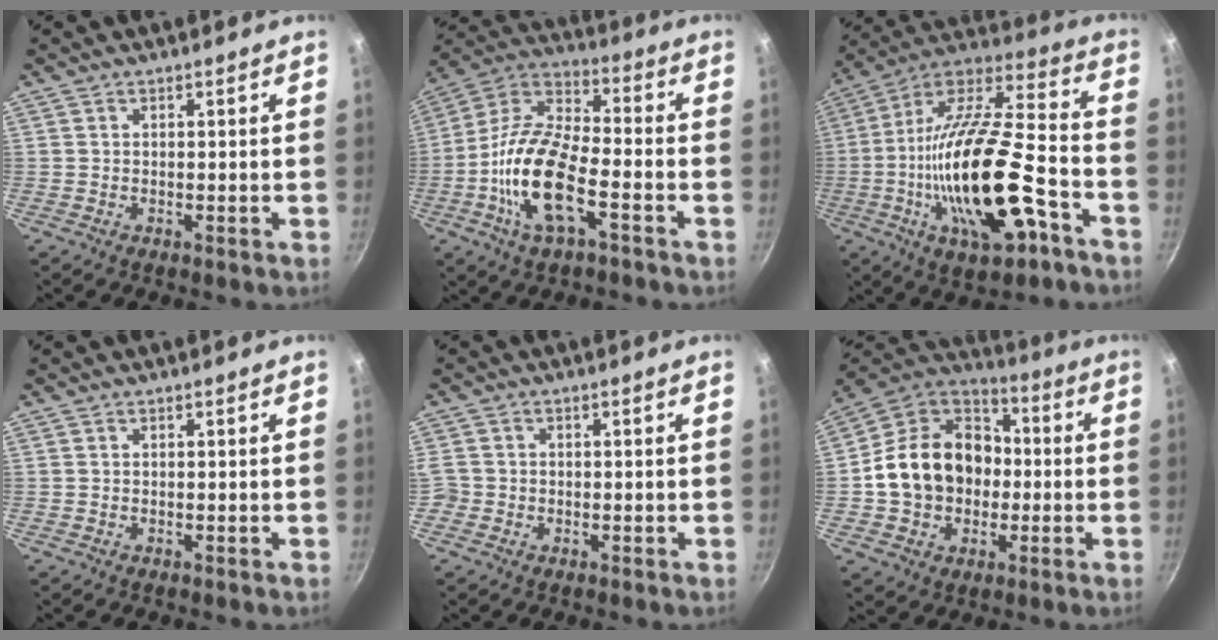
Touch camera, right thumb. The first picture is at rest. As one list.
[{"total": 17.3, "force": [-5.8, 7.3, 14.6], "torque": [-0.280, 0.036, -0.132]}, {"total": 26.2, "force": [-8.3, 9.5, 23.0], "torque": [-0.401, 0.024, -0.146]}, {"total": 0.0}, {"total": 2.5, "force": [-0.8, 2.3, 0.7], "torque": [-0.008, 0.005, -0.017]}, {"total": 19.6, "force": [-1.0, 15.7, 11.6], "torque": [-0.175, 0.048, -0.023]}]